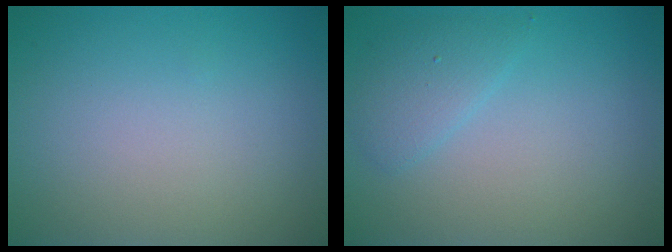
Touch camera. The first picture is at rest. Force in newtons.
{"total": 1.9, "press": 1.9, "slide": 0.2}